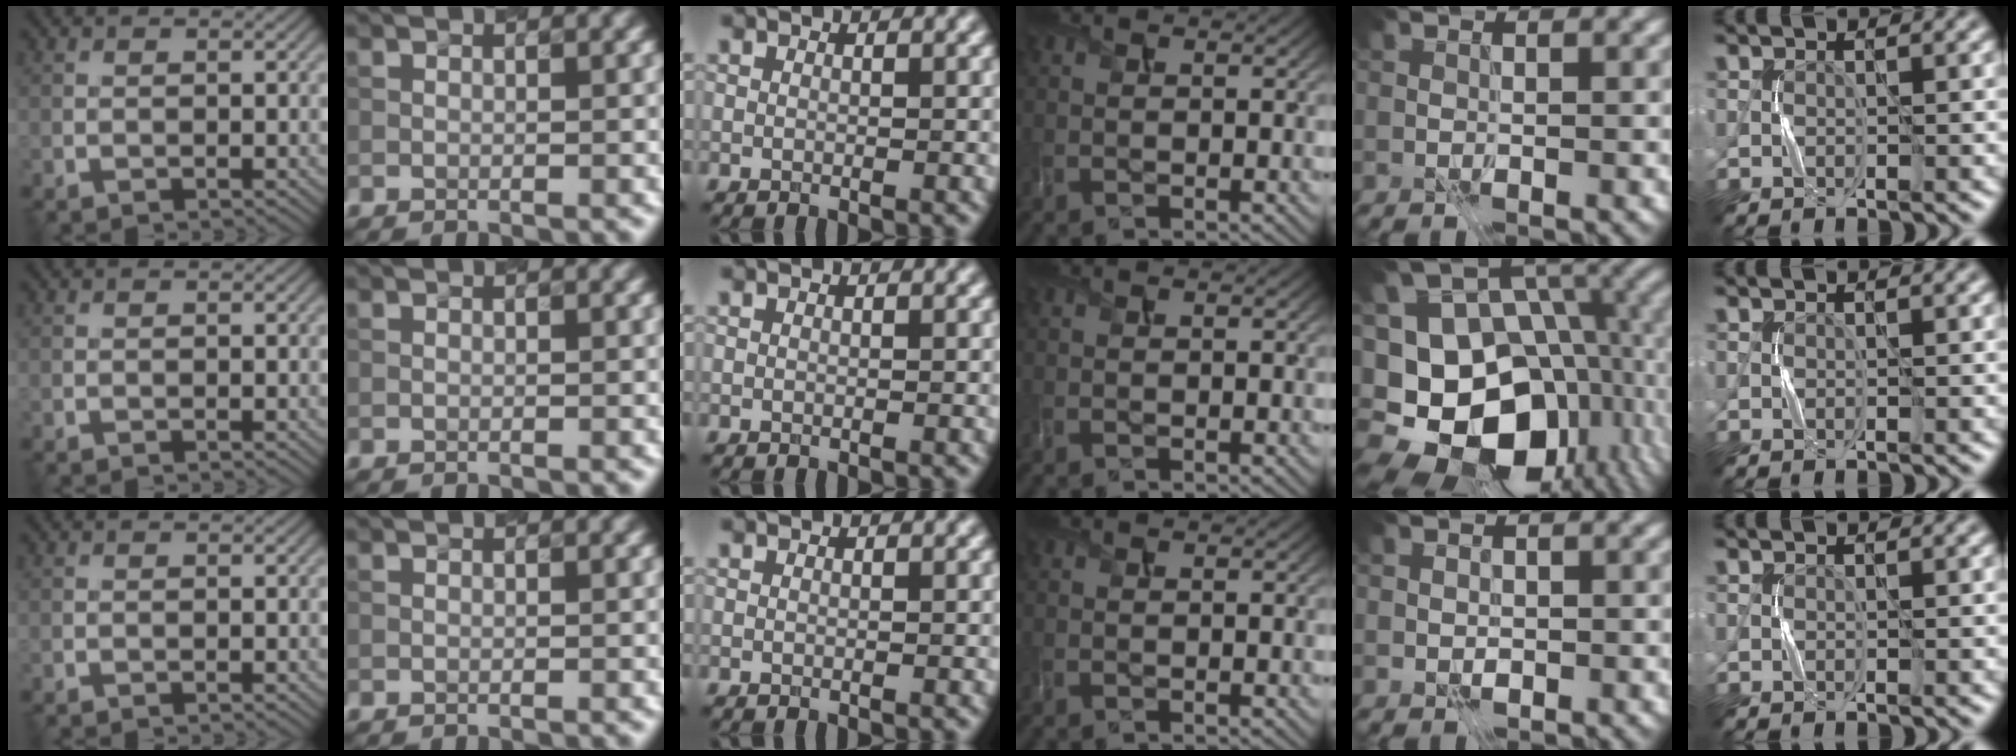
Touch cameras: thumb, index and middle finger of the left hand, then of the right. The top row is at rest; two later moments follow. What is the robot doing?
{"motion": "press", "object": "joystick"}